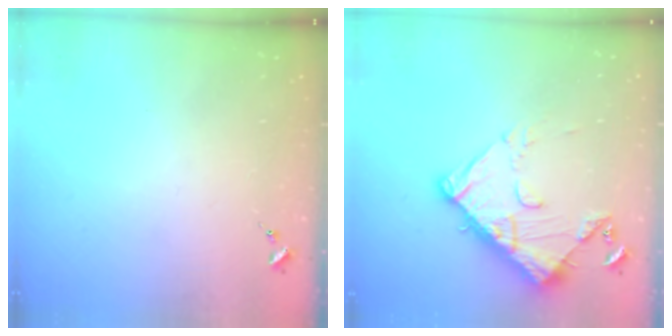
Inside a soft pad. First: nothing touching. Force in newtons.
{"total": 13.0, "press": 13.0, "slide": 1.3}